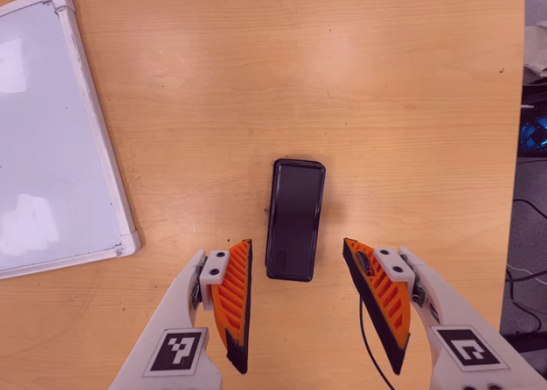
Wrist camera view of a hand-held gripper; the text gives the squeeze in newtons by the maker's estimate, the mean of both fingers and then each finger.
{"total": 0.0}